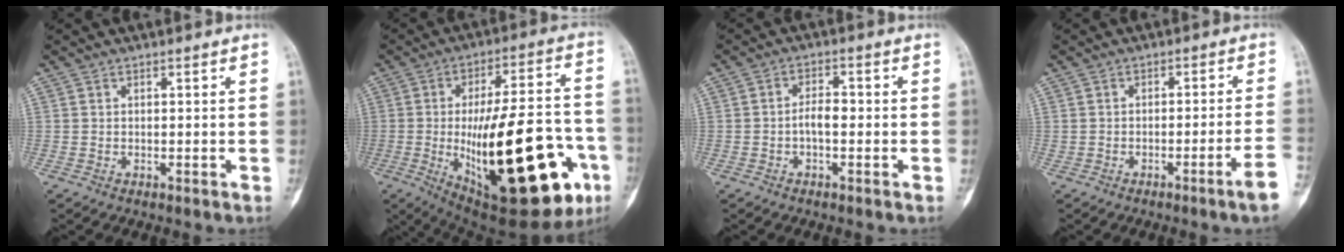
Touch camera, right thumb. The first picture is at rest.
{"total": 33.1, "force": [-8.8, 12.1, 29.6], "torque": [-0.405, 0.002, -0.107]}
{"total": 3.3, "force": [-0.7, 1.6, 2.8], "torque": [-0.043, 0.015, -0.016]}
{"total": 5.6, "force": [-2.9, -0.5, 4.8], "torque": [-0.074, 0.021, -0.040]}